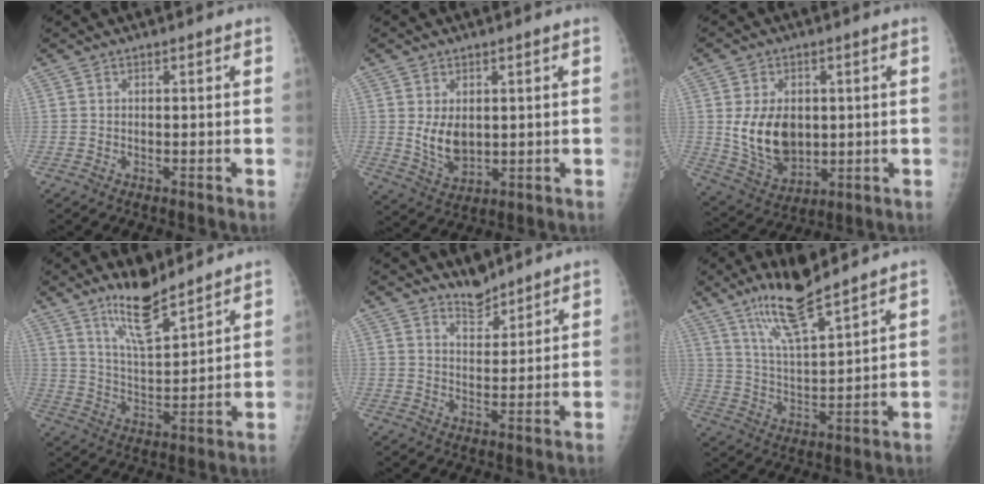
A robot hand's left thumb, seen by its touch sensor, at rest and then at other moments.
{"total": 6.5, "force": [0.8, 4.3, 4.8], "torque": [-0.067, -0.017, 0.030]}
{"total": 12.3, "force": [0.8, 8.7, 8.7], "torque": [-0.122, -0.018, 0.034]}
{"total": 10.2, "force": [7.9, 2.4, 6.0], "torque": [-0.095, -0.065, 0.152]}
{"total": 4.3, "force": [3.9, 1.5, 0.8], "torque": [0.005, -0.035, 0.069]}
{"total": 11.5, "force": [8.7, 1.8, 7.3], "torque": [-0.131, -0.057, 0.171]}